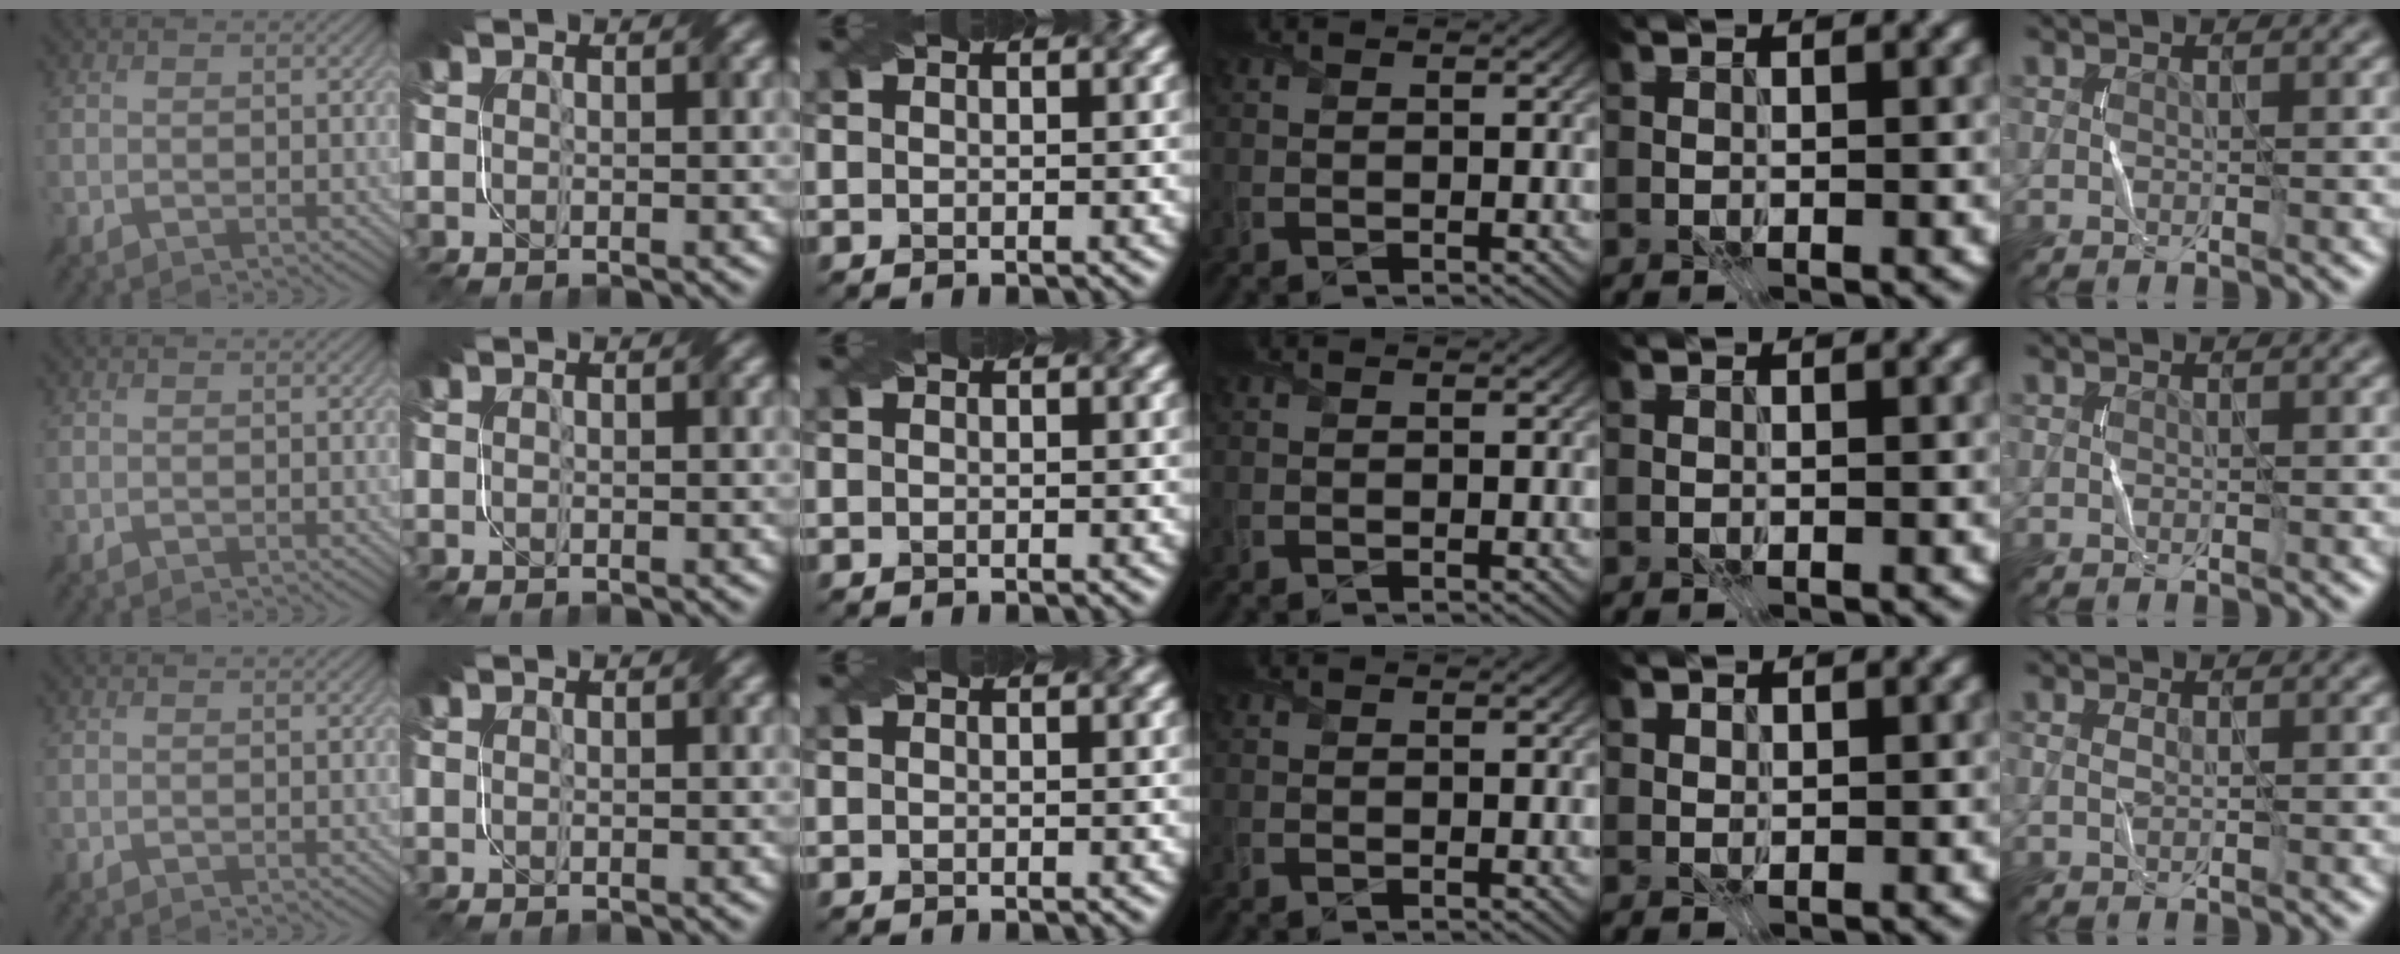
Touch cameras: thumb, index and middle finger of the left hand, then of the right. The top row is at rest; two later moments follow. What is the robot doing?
{"motion": "fold", "object": "file"}